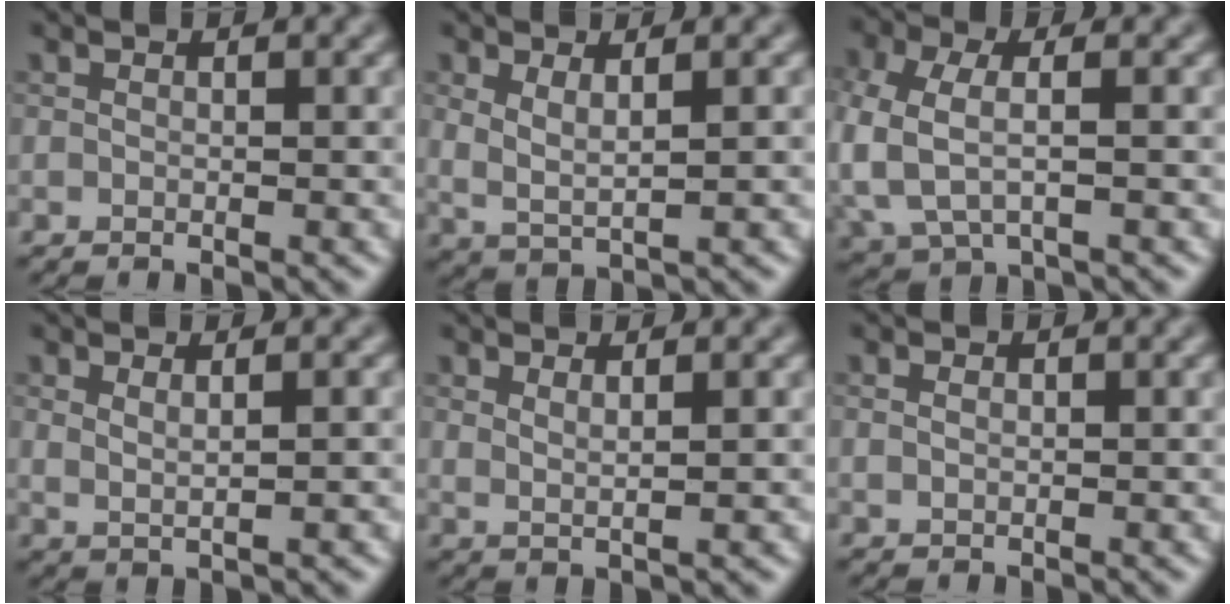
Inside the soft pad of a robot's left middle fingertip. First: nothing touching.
{"total": 2.3, "force": [0.9, 0.8, 2.0], "torque": [-0.038, -0.008, 0.021]}
{"total": 4.7, "force": [-0.8, 2.8, 3.7], "torque": [-0.101, -0.005, -0.015]}
{"total": 1.8, "force": [0.6, 0.7, 1.6], "torque": [-0.021, -0.002, 0.008]}
{"total": 1.7, "force": [0.9, 0.6, 1.3], "torque": [-0.015, -0.003, 0.011]}
{"total": 0.7, "force": [0.1, 0.6, 0.5], "torque": [-0.010, 0.001, 0.003]}